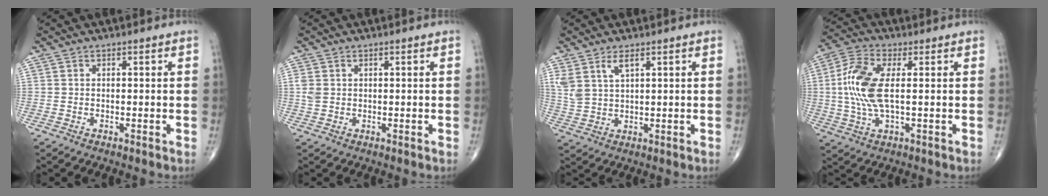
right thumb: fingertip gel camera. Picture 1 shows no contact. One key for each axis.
{"total": 2.0, "fx": 0.4, "fy": 1.5, "fz": 1.3, "tx": -0.036, "ty": 0.002, "tz": 0.011}
{"total": 5.1, "fx": 2.9, "fy": 2.0, "fz": 3.7, "tx": -0.081, "ty": -0.010, "tz": 0.066}
{"total": 11.1, "fx": 0.8, "fy": 4.5, "fz": 10.1, "tx": -0.236, "ty": 0.005, "tz": 0.012}